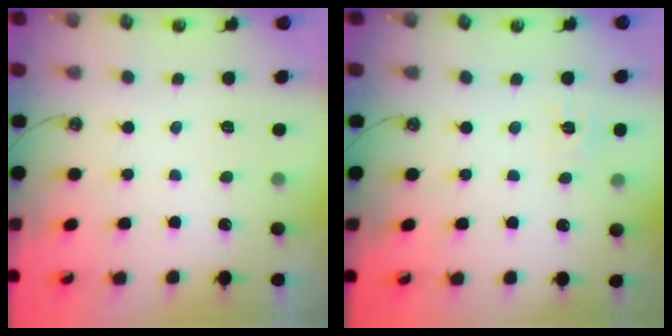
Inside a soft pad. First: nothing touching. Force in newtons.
{"total": 5.9, "press": 5.9, "slide": 0.7}